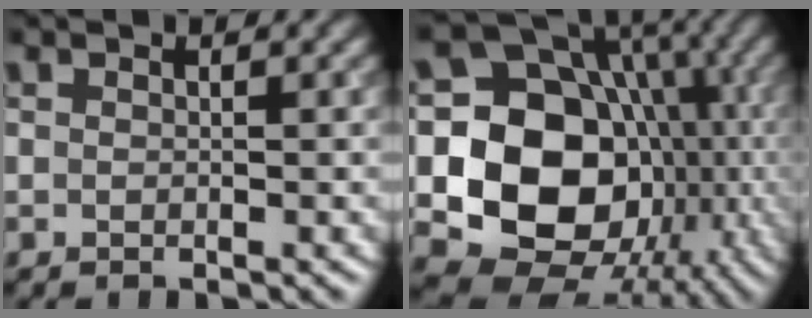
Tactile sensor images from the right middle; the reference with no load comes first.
{"total": 17.3, "force": [-2.4, 14.2, 9.5], "torque": [-0.145, -0.018, -0.048]}